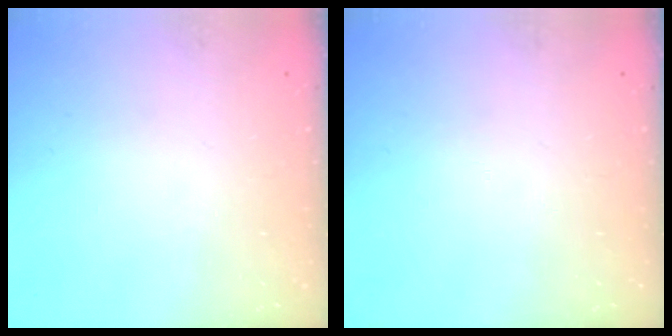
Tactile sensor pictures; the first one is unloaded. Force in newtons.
{"total": 0.0}